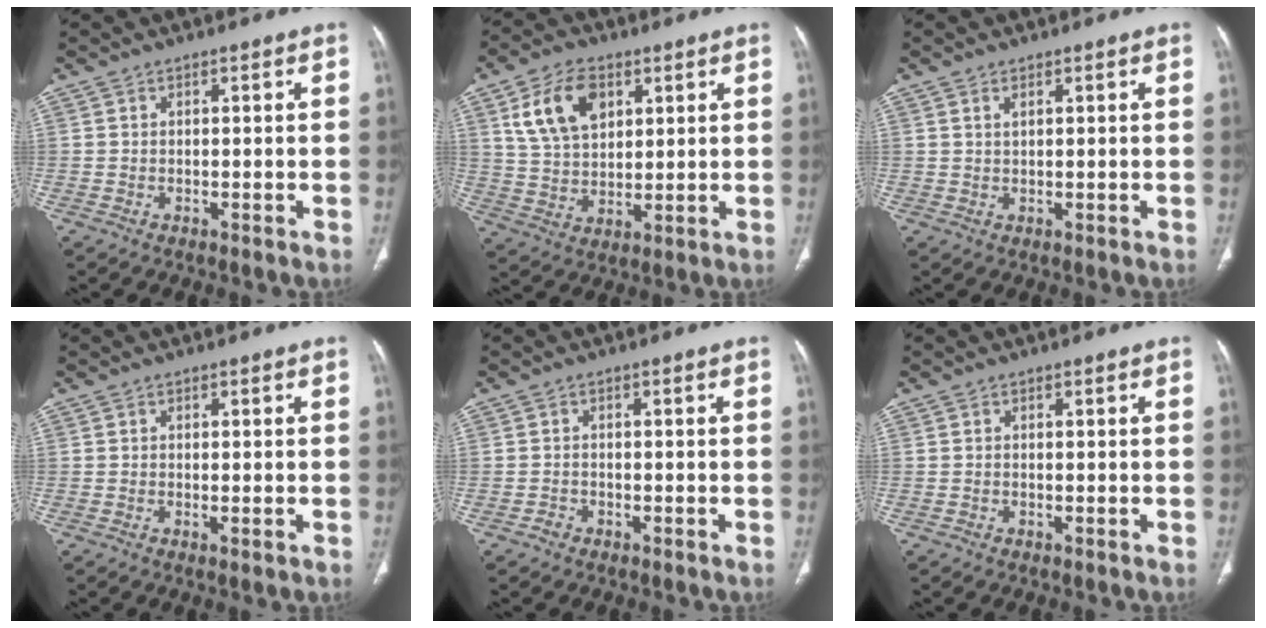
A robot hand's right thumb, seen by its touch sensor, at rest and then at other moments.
{"total": 12.1, "force": [5.0, 7.8, 7.8], "torque": [-0.124, -0.011, 0.099]}
{"total": 1.2, "force": [0.7, 0.5, 0.8], "torque": [-0.017, 0.001, 0.015]}
{"total": 1.2, "force": [-0.3, 0.3, 1.1], "torque": [-0.023, -0.005, -0.004]}
{"total": 1.2, "force": [-0.8, 0.9, 0.2], "torque": [-0.004, 0.005, -0.018]}
{"total": 0.0}